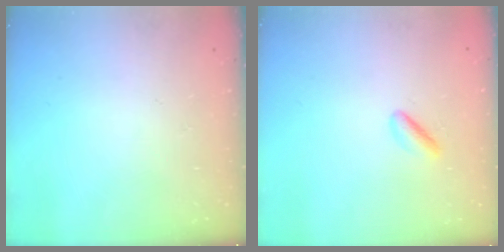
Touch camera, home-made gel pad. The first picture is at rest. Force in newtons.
{"total": 2.3, "press": 2.1, "slide": 1.0}